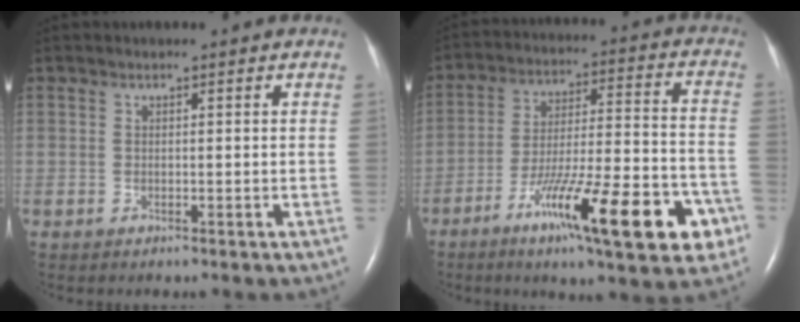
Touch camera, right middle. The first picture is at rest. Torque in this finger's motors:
{"motor_torque": [1.73, -0.41, 0.63, 0.21]}